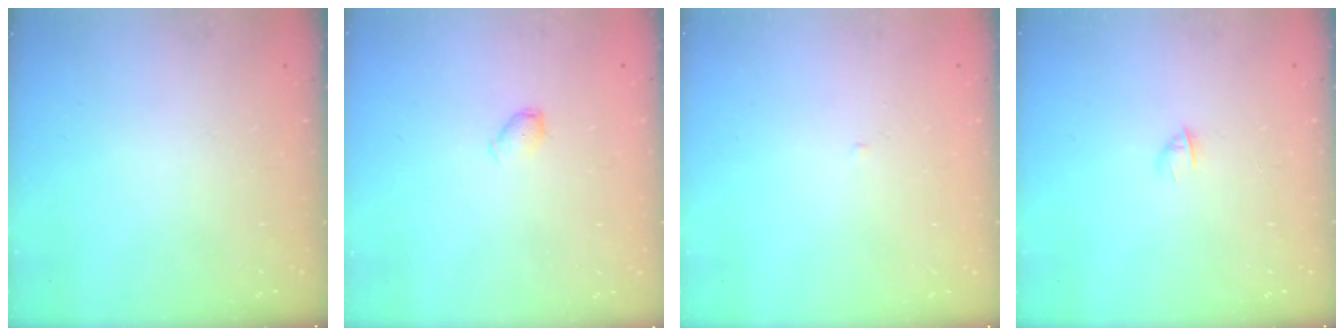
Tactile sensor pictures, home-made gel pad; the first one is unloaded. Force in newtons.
{"total": 4.9, "press": 4.9, "slide": 0.8}
{"total": 1.7, "press": 1.7, "slide": 0.3}
{"total": 2.8, "press": 2.7, "slide": 0.8}